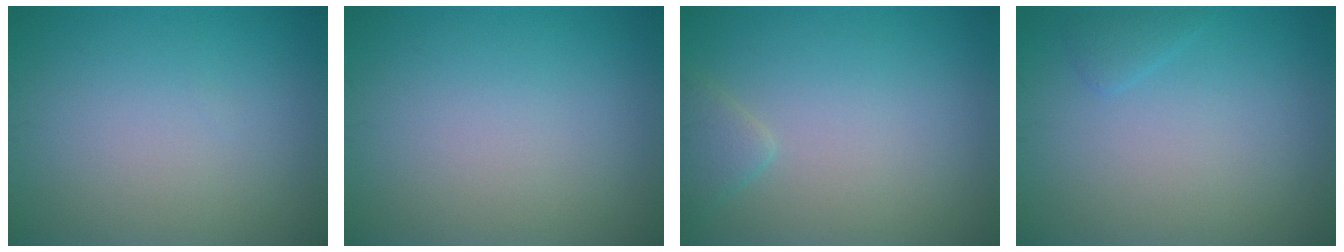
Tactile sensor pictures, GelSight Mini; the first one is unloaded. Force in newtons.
{"total": 0.0}
{"total": 1.4, "press": 1.4, "slide": 0.1}
{"total": 0.9, "press": 0.9, "slide": 0.1}